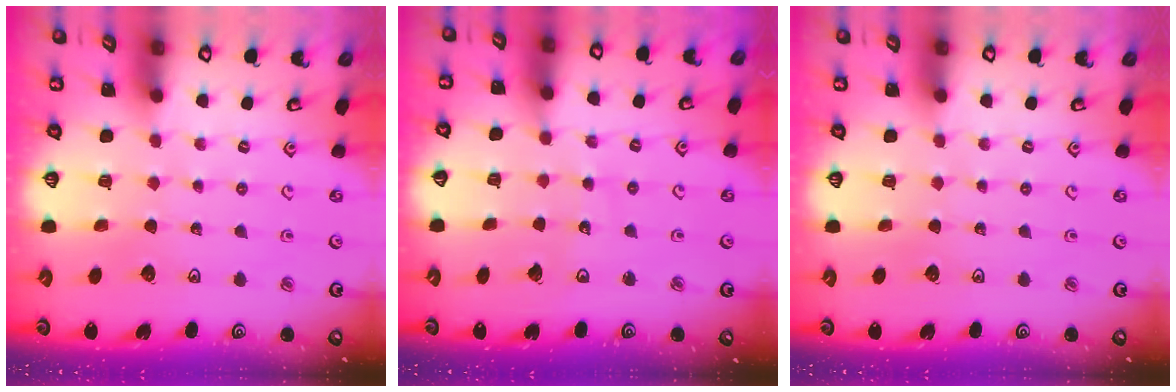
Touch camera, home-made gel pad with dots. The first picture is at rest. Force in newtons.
{"total": 5.7, "press": 5.6, "slide": 0.7}
{"total": 0.0}